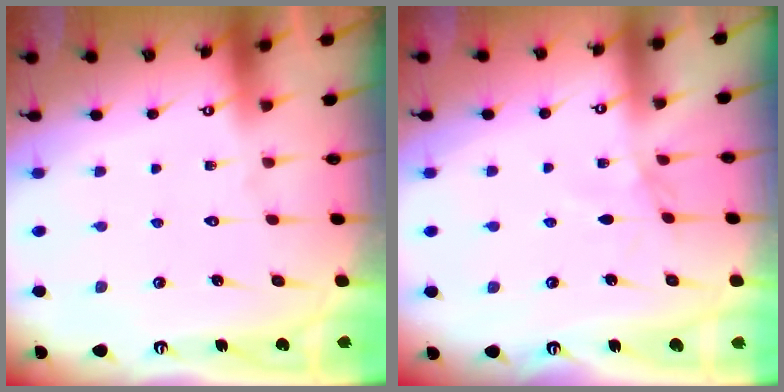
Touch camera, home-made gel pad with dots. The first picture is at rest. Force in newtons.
{"total": 2.0, "press": 1.9, "slide": 0.4}